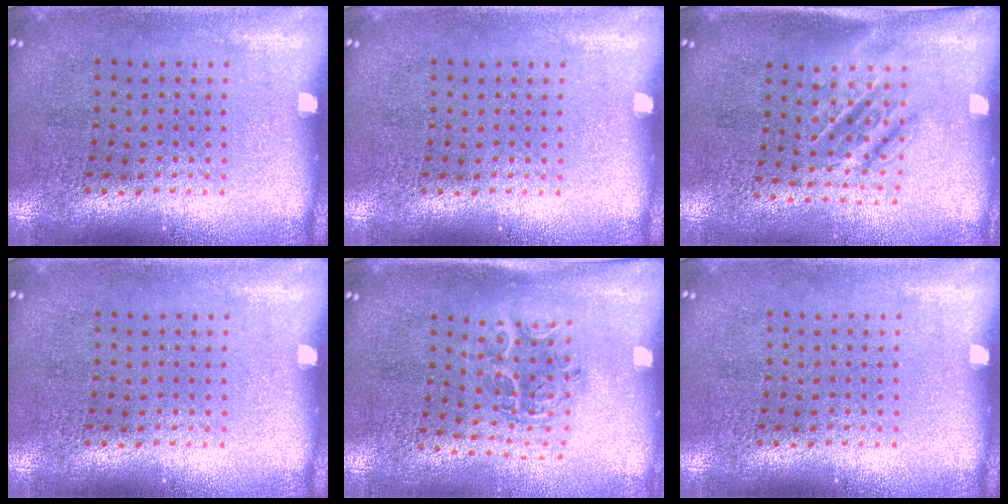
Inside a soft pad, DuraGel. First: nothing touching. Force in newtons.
{"total": 0.0}
{"total": 1.6, "press": 1.2, "slide": 1.0}
{"total": 0.0}
{"total": 1.1, "press": 1.1, "slide": 0.2}
{"total": 0.0}